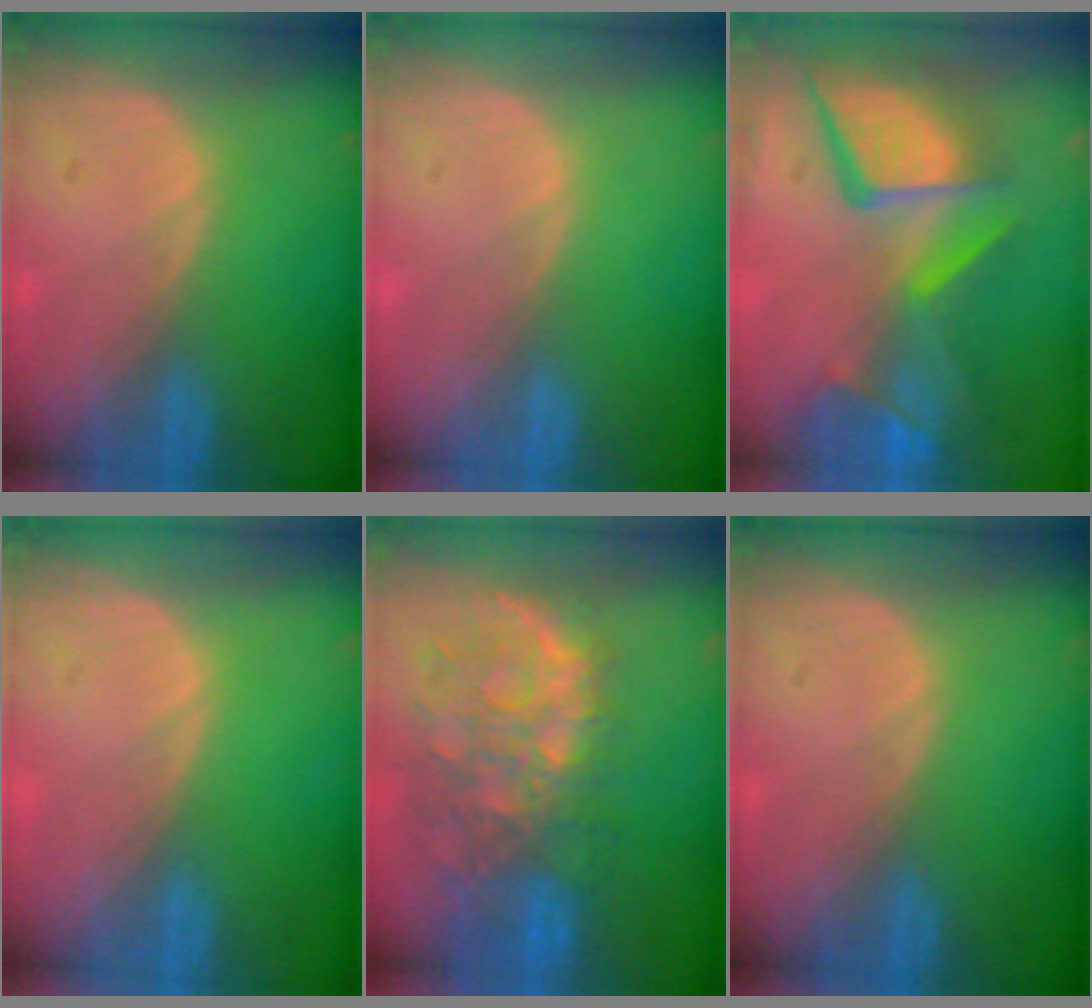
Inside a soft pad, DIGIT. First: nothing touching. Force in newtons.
{"total": 0.0}
{"total": 13.5, "press": 11.0, "slide": 7.8}
{"total": 0.0}
{"total": 11.2, "press": 9.6, "slide": 5.6}
{"total": 0.0}